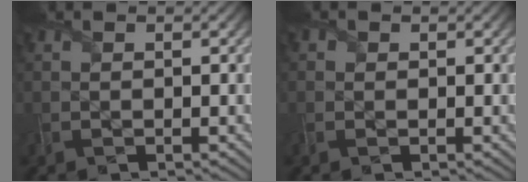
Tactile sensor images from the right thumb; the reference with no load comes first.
{"total": 0.8, "force": [0.1, 0.8, 0.1], "torque": [0.000, -0.003, -0.001]}